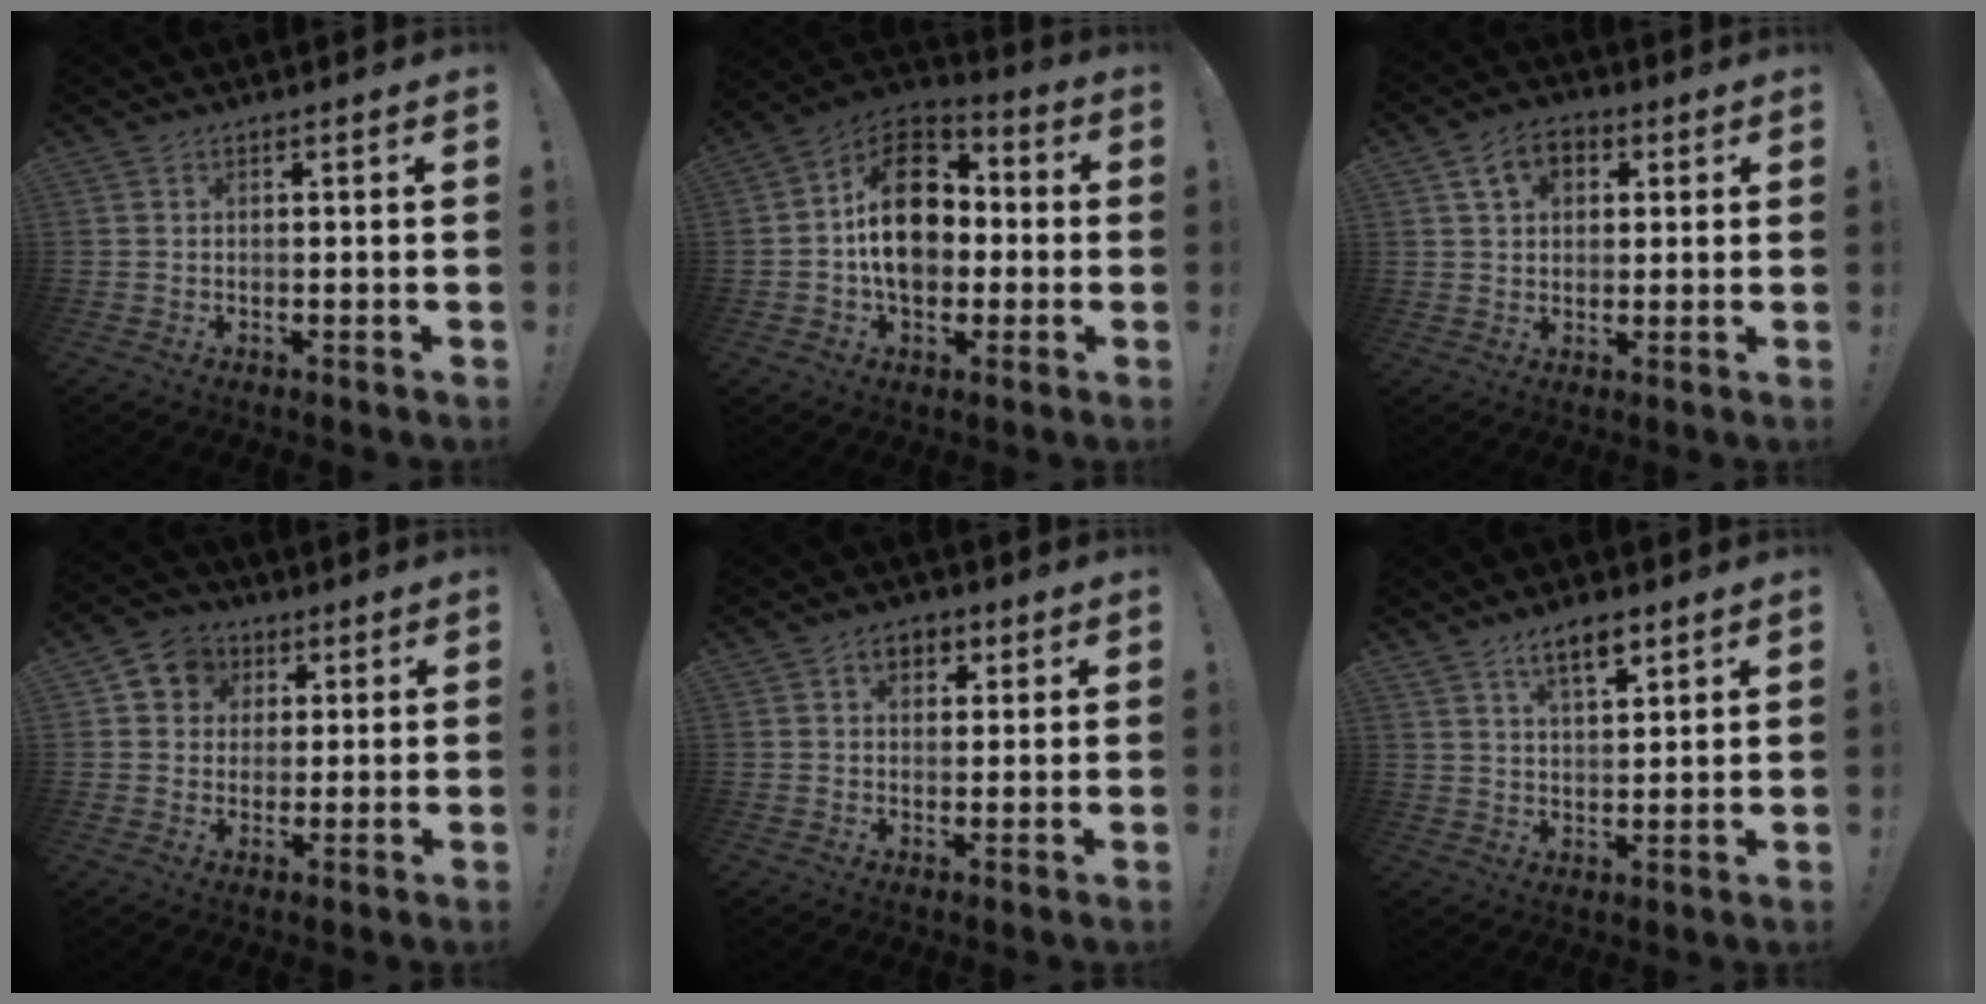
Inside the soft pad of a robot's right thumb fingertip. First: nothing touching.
{"total": 19.0, "force": [0.3, 14.0, 12.9], "torque": [-0.202, 0.025, 0.011]}
{"total": 8.5, "force": [3.1, 6.1, 5.1], "torque": [-0.080, 0.008, 0.059]}
{"total": 7.5, "force": [1.5, 7.1, 1.9], "torque": [-0.023, -0.003, 0.034]}
{"total": 5.6, "force": [2.1, 4.2, 3.0], "torque": [-0.032, -0.002, 0.034]}
{"total": 7.7, "force": [5.3, 2.9, 4.8], "torque": [-0.064, -0.027, 0.090]}